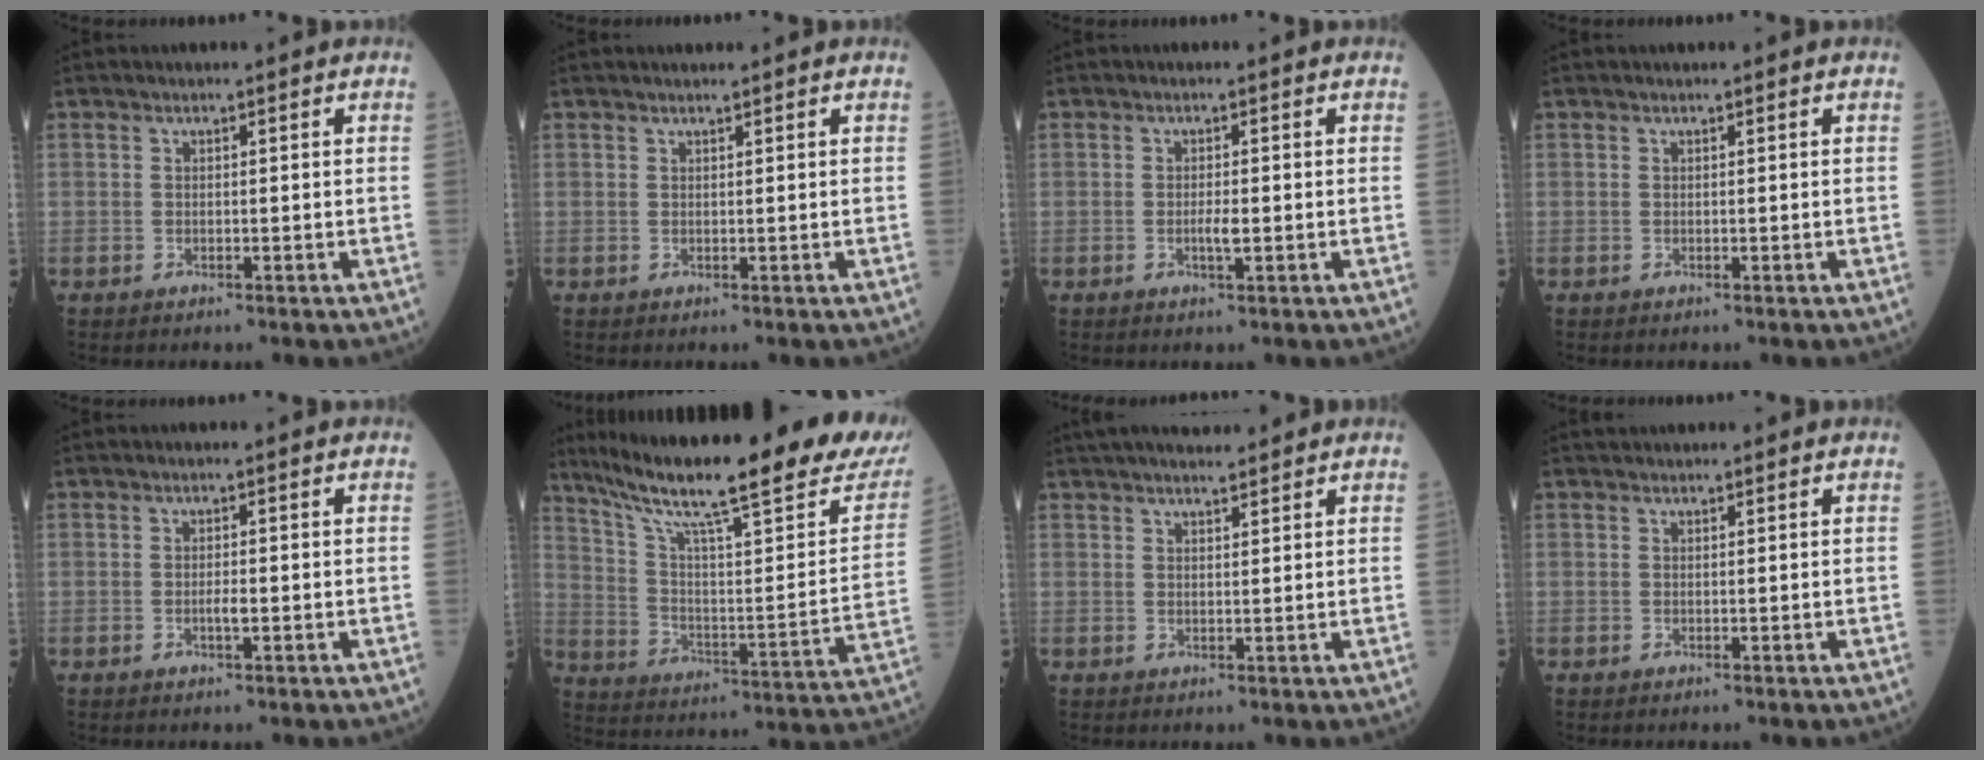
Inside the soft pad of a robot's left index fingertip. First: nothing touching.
{"total": 0.9, "force": [0.8, -0.1, 0.4], "torque": [-0.008, 0.006, 0.017]}
{"total": 1.6, "force": [-0.3, 0.2, 1.5], "torque": [-0.032, -0.003, -0.004]}
{"total": 0.0}
{"total": 1.1, "force": [-0.3, 0.1, 1.1], "torque": [-0.024, -0.002, -0.004]}
{"total": 31.8, "force": [24.7, 3.3, 19.8], "torque": [-0.311, -0.040, 0.341]}
{"total": 8.0, "force": [7.0, 1.3, 3.6], "torque": [-0.054, 0.027, 0.107]}
{"total": 2.3, "force": [2.2, 0.3, 0.6], "torque": [-0.009, 0.028, 0.032]}